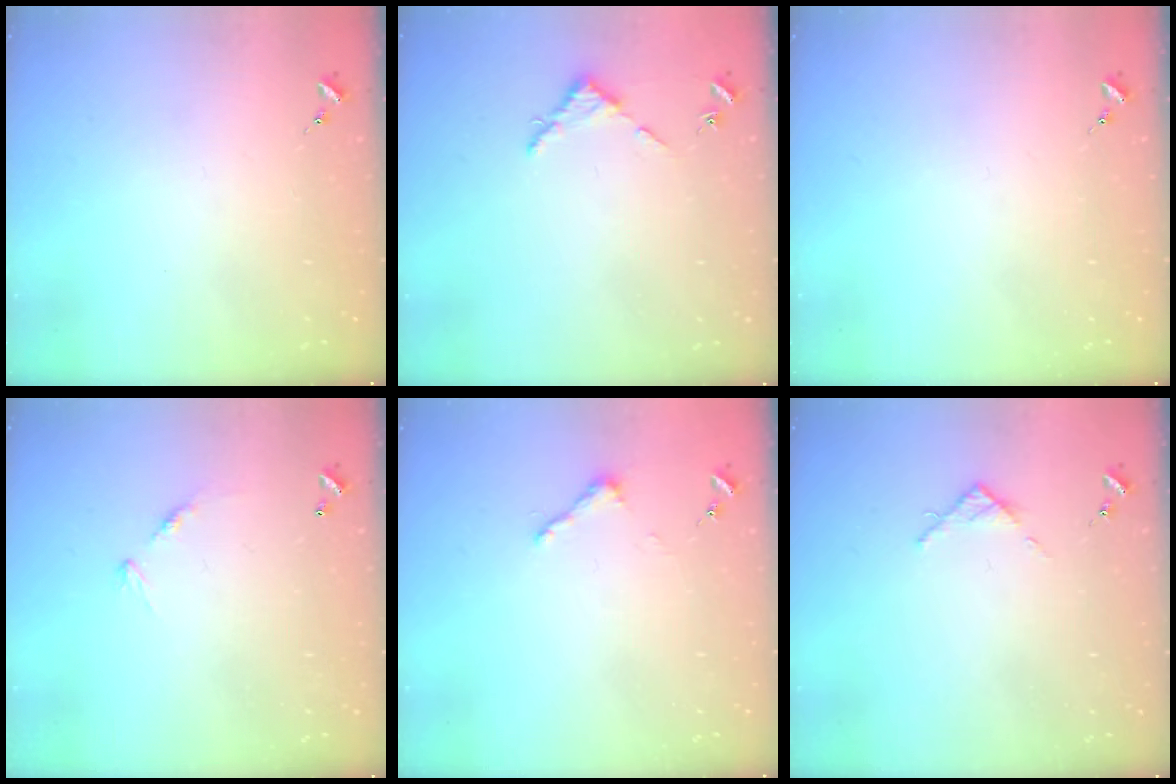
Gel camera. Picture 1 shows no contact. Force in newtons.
{"total": 3.1, "press": 3.1, "slide": 0.3}
{"total": 0.0}
{"total": 7.3, "press": 7.3, "slide": 0.5}
{"total": 3.3, "press": 3.3, "slide": 0.3}
{"total": 3.8, "press": 3.8, "slide": 0.5}